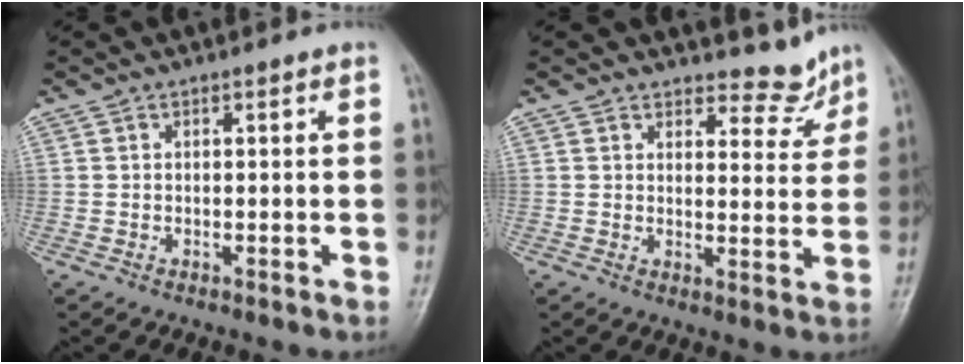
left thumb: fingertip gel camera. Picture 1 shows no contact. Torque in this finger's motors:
{"motor_torque": [0.00, 0.02, -0.28, -0.17, 0.02]}